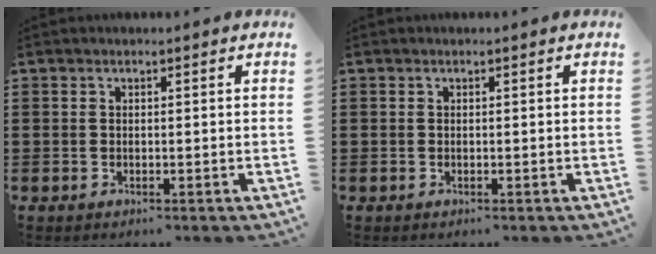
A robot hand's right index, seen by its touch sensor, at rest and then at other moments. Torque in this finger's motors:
{"motor_torque": [0.93, 1.20, 0.00, 0.01]}